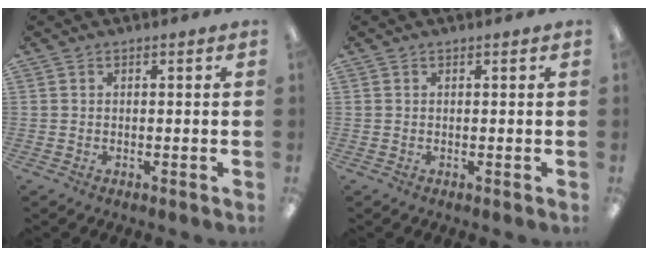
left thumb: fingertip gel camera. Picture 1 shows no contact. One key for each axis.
{"total": 0.0}